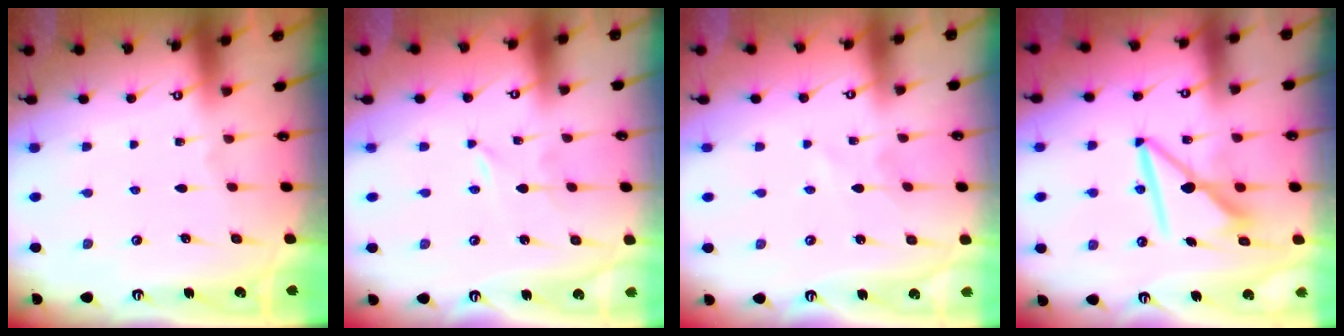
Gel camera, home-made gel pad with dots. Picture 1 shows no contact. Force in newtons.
{"total": 0.0}
{"total": 0.5, "press": 0.5, "slide": 0.1}
{"total": 9.9, "press": 9.8, "slide": 1.1}